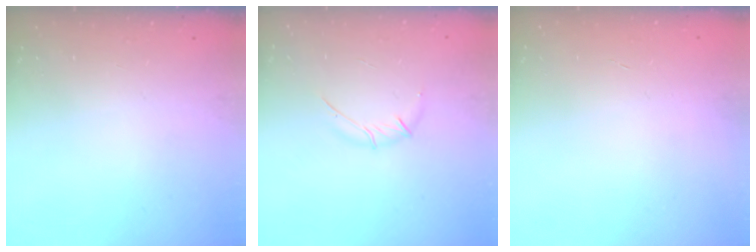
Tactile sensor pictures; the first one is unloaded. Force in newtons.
{"total": 4.1, "press": 4.0, "slide": 0.9}
{"total": 0.0}